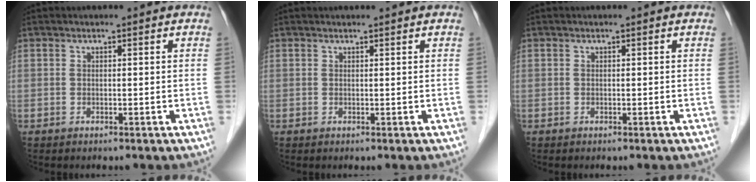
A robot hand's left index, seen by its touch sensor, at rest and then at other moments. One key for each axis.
{"total": 1.4, "fx": 1.3, "fy": 0.0, "fz": 0.5, "tx": -0.006, "ty": 0.013, "tz": 0.022}
{"total": 0.0}